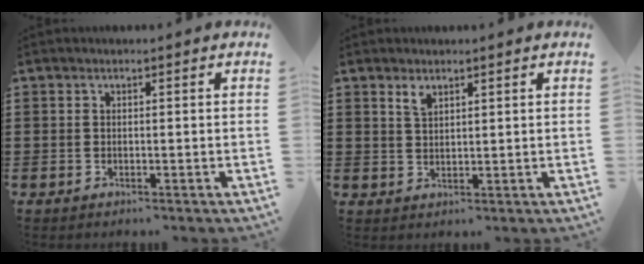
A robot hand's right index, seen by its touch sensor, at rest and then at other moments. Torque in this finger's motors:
{"motor_torque": [0.02, -0.01, 0.02, 0.03]}